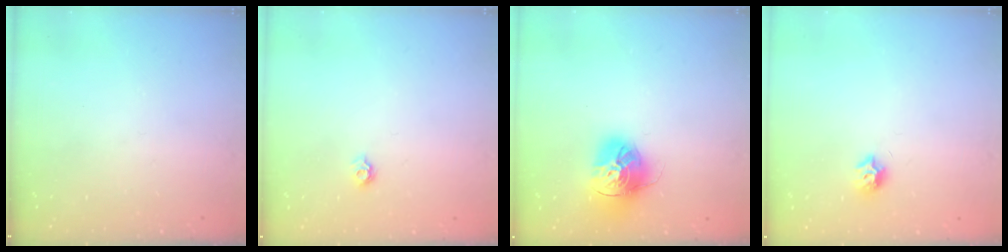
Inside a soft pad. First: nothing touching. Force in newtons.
{"total": 4.6, "press": 4.6, "slide": 0.6}
{"total": 16.2, "press": 16.1, "slide": 1.8}
{"total": 6.9, "press": 6.9, "slide": 0.3}